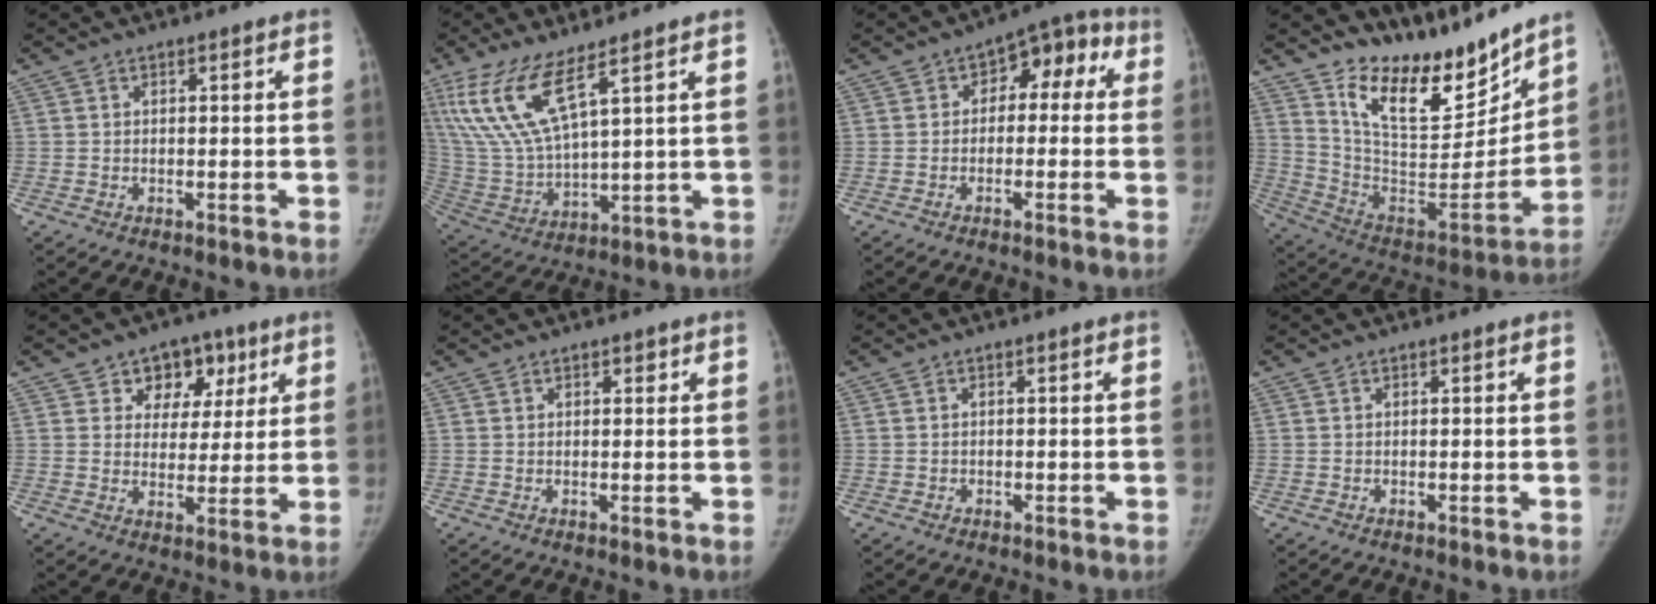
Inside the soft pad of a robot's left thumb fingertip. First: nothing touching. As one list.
[{"total": 13.8, "force": [8.0, 3.6, 10.7], "torque": [-0.241, -0.037, 0.178]}, {"total": 8.0, "force": [0.6, 5.4, 5.9], "torque": [-0.031, 0.044, -0.008]}, {"total": 20.5, "force": [16.8, 6.9, 9.4], "torque": [-0.089, -0.120, 0.294]}, {"total": 9.3, "force": [4.6, 7.2, 3.6], "torque": [-0.002, -0.011, 0.065]}, {"total": 1.0, "force": [0.6, 0.6, 0.5], "torque": [0.001, -0.002, 0.006]}, {"total": 0.7, "force": [-0.4, 0.7, 0.0], "torque": [0.004, 0.005, -0.009]}, {"total": 0.0}]